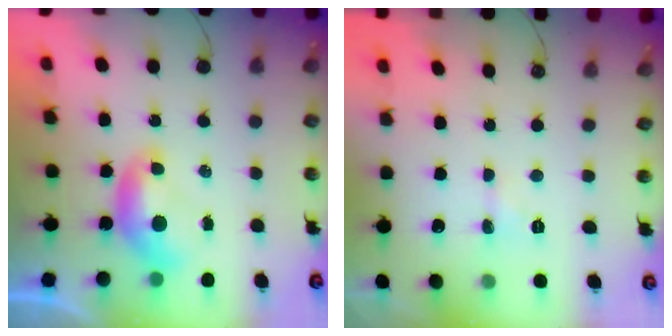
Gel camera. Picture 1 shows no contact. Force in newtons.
{"total": 1.3, "press": 1.2, "slide": 0.4}